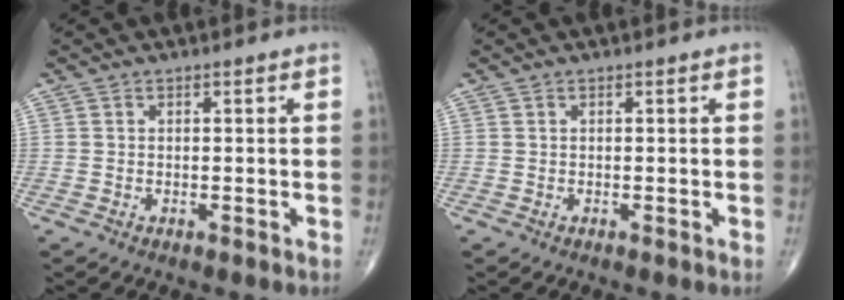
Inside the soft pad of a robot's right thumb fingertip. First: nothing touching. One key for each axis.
{"total": 0.0}